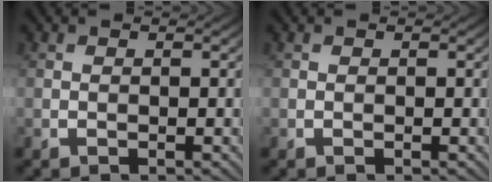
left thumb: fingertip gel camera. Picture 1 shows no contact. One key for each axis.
{"total": 0.0}